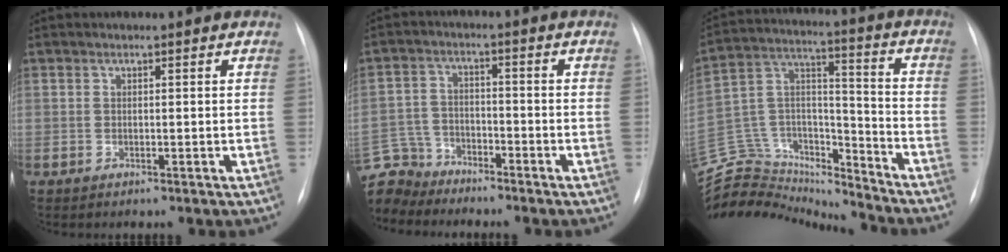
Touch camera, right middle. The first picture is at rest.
{"total": 9.1, "force": [-8.3, 3.7, 0.3], "torque": [-0.026, 0.013, -0.162]}
{"total": 22.2, "force": [-20.9, 5.9, 4.6], "torque": [-0.114, 0.059, -0.337]}